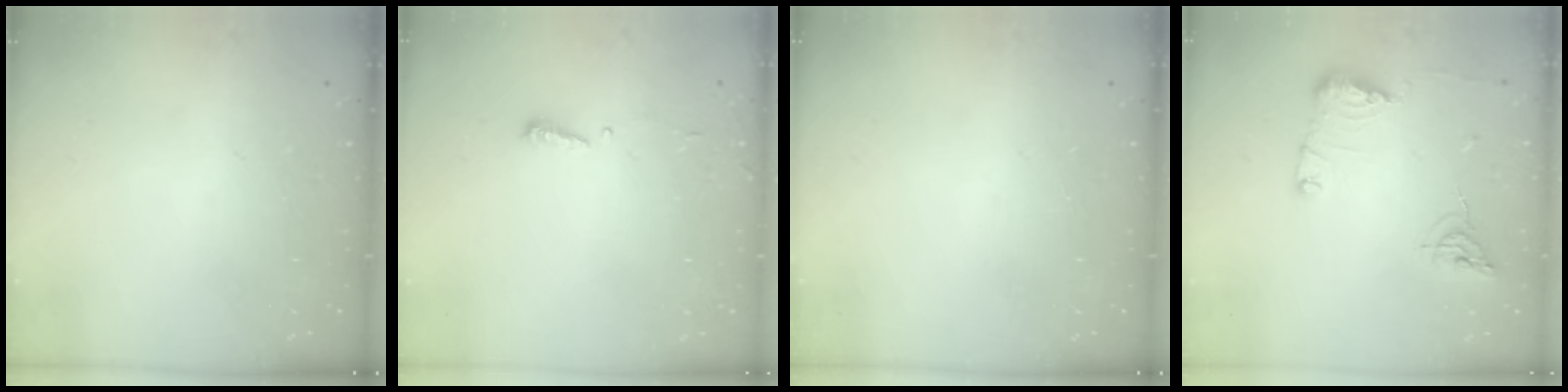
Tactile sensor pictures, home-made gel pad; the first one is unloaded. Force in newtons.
{"total": 4.4, "press": 4.4, "slide": 0.3}
{"total": 0.0}
{"total": 10.1, "press": 10.1, "slide": 0.8}